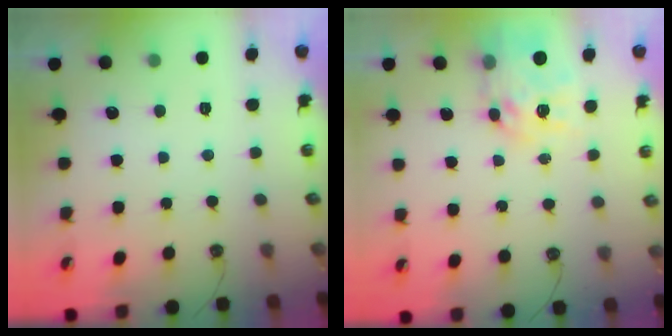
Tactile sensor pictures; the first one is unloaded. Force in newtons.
{"total": 11.9, "press": 11.8, "slide": 1.0}